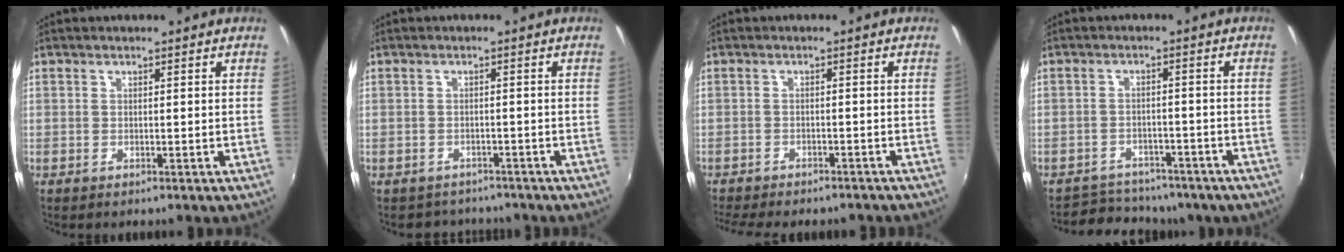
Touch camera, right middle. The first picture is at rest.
{"total": 4.2, "force": [-3.7, 2.0, 0.1], "torque": [-0.010, 0.000, -0.056]}
{"total": 10.0, "force": [-8.8, 2.4, 4.1], "torque": [-0.095, -0.023, -0.127]}
{"total": 12.4, "force": [-10.2, 5.6, 4.2], "torque": [-0.095, 0.002, -0.135]}